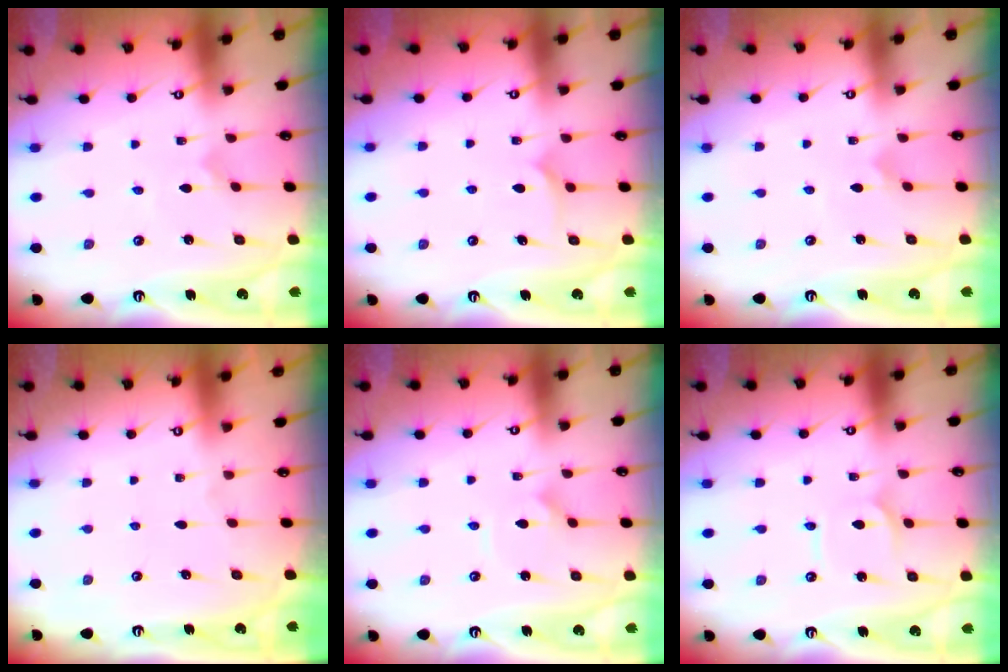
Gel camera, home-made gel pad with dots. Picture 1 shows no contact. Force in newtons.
{"total": 6.1, "press": 6.1, "slide": 0.3}
{"total": 1.0, "press": 1.0, "slide": 0.1}
{"total": 0.0}
{"total": 2.4, "press": 2.4, "slide": 0.1}
{"total": 1.6, "press": 1.6, "slide": 0.0}